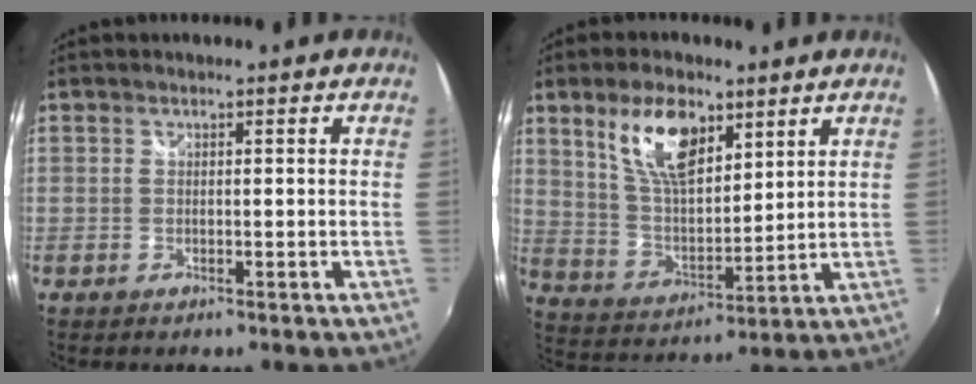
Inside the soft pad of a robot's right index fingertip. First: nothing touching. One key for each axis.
{"total": 12.8, "fx": 7.1, "fy": 5.8, "fz": 9.0, "tx": -0.164, "ty": 0.010, "tz": 0.142}